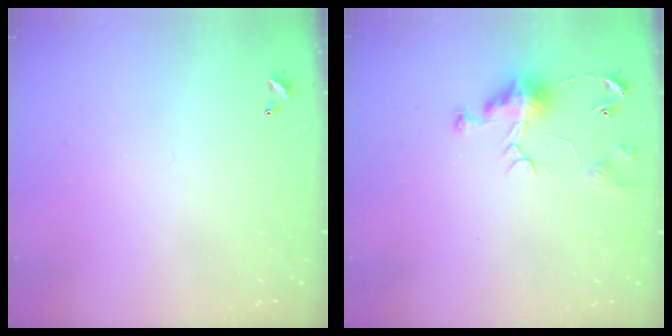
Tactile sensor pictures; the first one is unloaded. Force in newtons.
{"total": 7.0, "press": 7.0, "slide": 0.7}